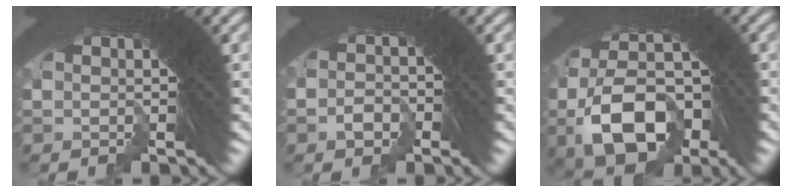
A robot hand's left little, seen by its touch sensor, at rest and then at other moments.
{"total": 2.9, "force": [-2.4, 1.6, -0.4], "torque": [0.007, -0.010, -0.041]}
{"total": 13.4, "force": [-4.6, 10.1, 7.6], "torque": [-0.134, -0.044, -0.069]}